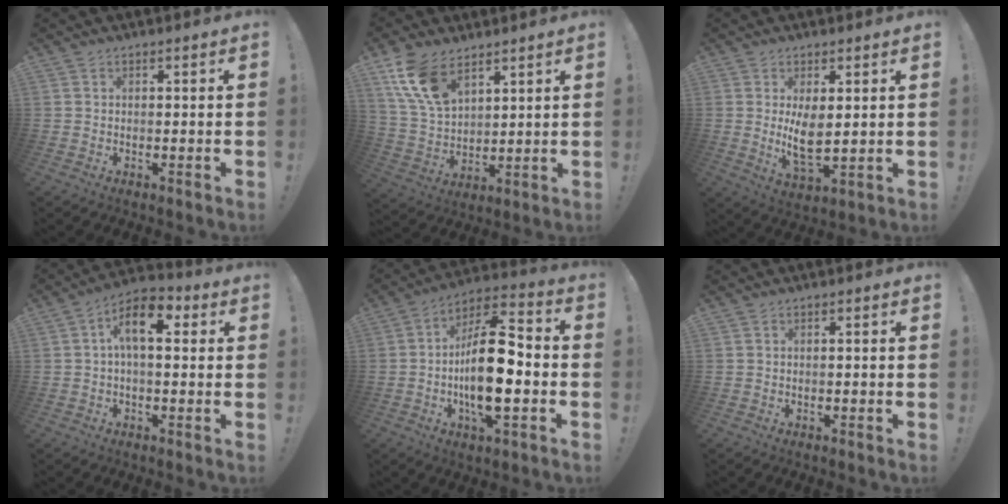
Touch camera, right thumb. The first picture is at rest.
{"total": 13.6, "force": [8.3, 7.4, 7.7], "torque": [-0.172, -0.035, 0.163]}
{"total": 8.0, "force": [1.9, 3.8, 6.8], "torque": [-0.121, -0.024, 0.031]}
{"total": 10.8, "force": [2.4, 5.0, 9.3], "torque": [-0.141, 0.001, 0.042]}
{"total": 18.4, "force": [-2.8, 7.3, 16.7], "torque": [-0.285, 0.010, -0.048]}
{"total": 0.6, "force": [-0.5, -0.2, 0.2], "torque": [-0.003, -0.001, -0.009]}